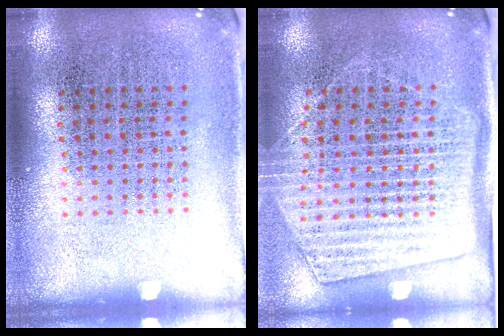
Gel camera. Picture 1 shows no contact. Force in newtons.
{"total": 1.7, "press": 1.5, "slide": 0.8}